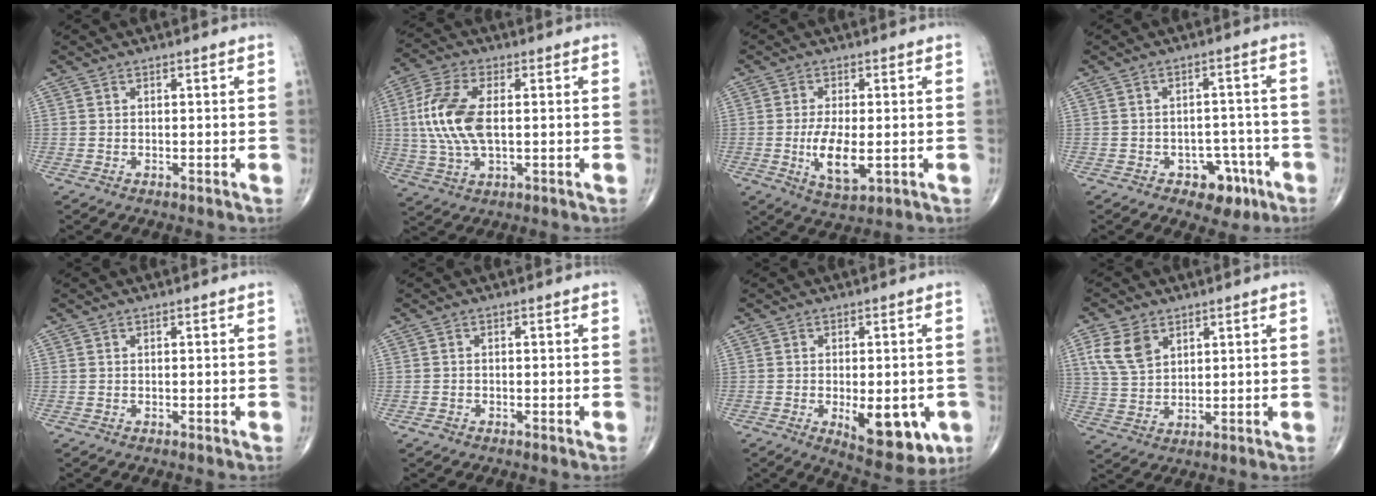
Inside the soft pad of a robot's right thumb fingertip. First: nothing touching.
{"total": 12.9, "force": [0.9, 6.5, 11.1], "torque": [-0.250, 0.007, 0.017]}
{"total": 8.1, "force": [-1.4, 3.4, 7.2], "torque": [-0.134, -0.016, -0.019]}
{"total": 6.7, "force": [-3.6, 4.6, 3.5], "torque": [-0.012, 0.031, -0.044]}
{"total": 0.0}
{"total": 0.9, "force": [-0.6, 0.6, 0.3], "torque": [-0.006, 0.003, -0.013]}
{"total": 12.2, "force": [-3.5, 5.5, 10.3], "torque": [-0.116, -0.012, -0.036]}
{"total": 7.7, "force": [3.6, 5.0, 4.5], "torque": [-0.078, -0.008, 0.077]}